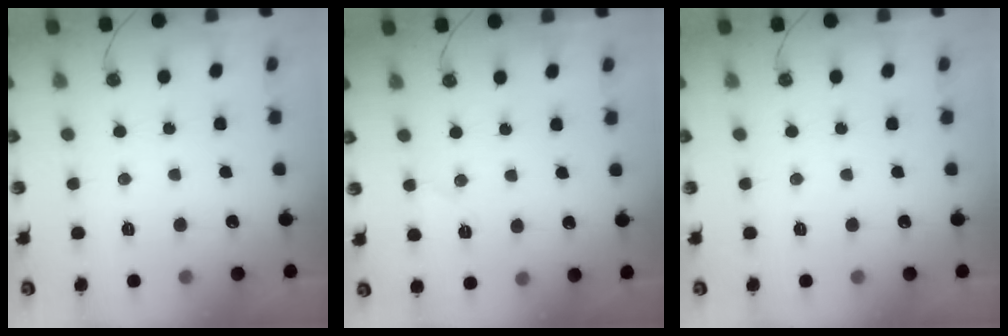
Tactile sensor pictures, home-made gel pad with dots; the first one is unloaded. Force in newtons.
{"total": 5.3, "press": 4.6, "slide": 2.5}
{"total": 0.0}